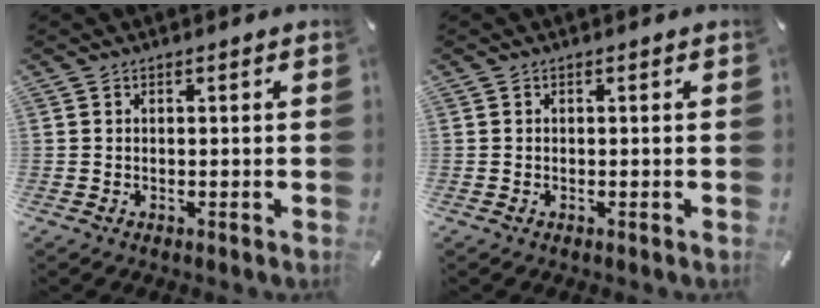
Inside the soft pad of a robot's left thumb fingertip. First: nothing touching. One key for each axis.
{"total": 0.0}